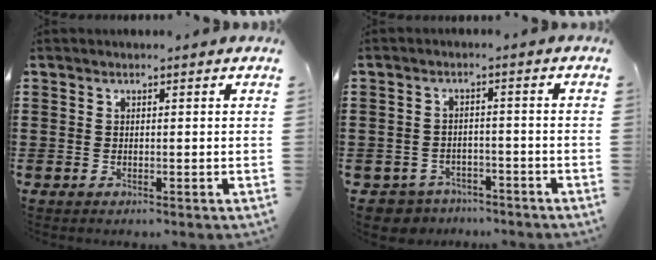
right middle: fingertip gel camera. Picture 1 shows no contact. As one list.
[{"total": 3.2, "force": [-3.0, 1.0, -0.3], "torque": [-0.013, -0.003, -0.070]}]